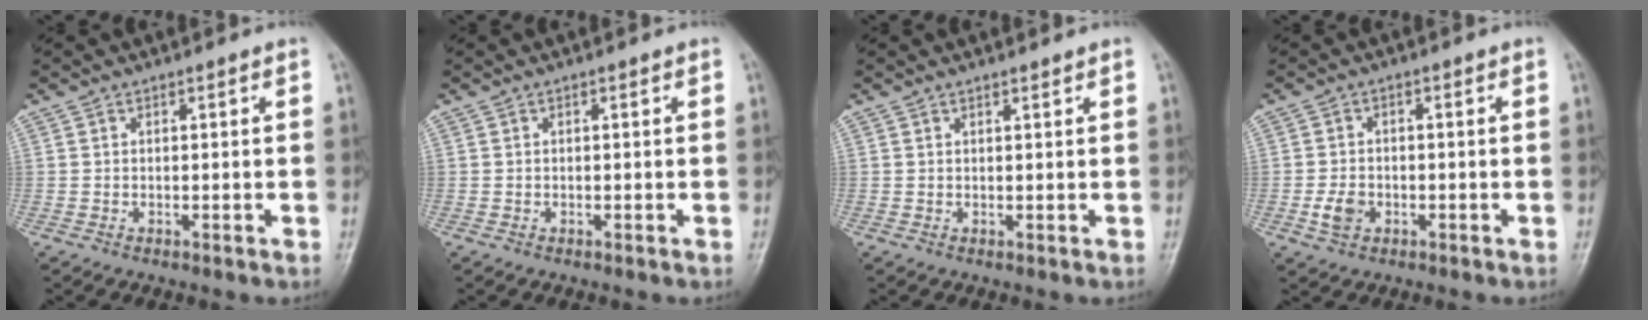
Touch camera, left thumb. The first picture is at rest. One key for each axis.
{"total": 0.0}
{"total": 0.9, "fx": 0.7, "fy": 0.1, "fz": 0.4, "tx": -0.006, "ty": -0.004, "tz": 0.013}
{"total": 3.7, "fx": -1.3, "fy": 2.7, "fz": 2.2, "tx": -0.039, "ty": 0.004, "tz": -0.023}